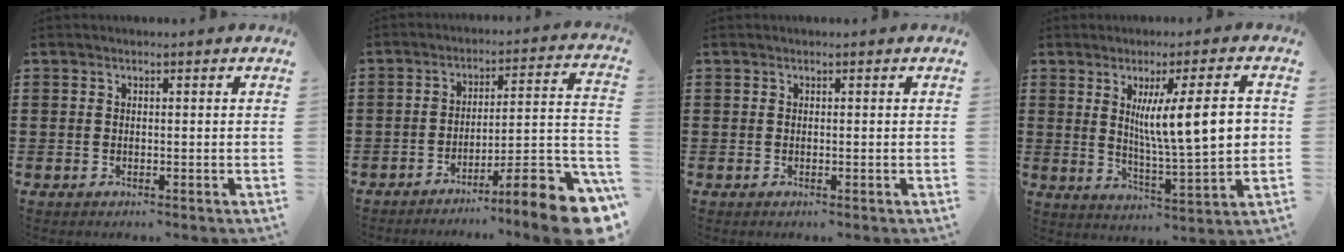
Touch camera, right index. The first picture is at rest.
{"total": 9.9, "force": [-7.2, 0.8, 6.8], "torque": [-0.081, 0.003, -0.140]}
{"total": 0.0}
{"total": 11.1, "force": [2.4, 1.7, 10.8], "torque": [-0.177, -0.004, 0.032]}